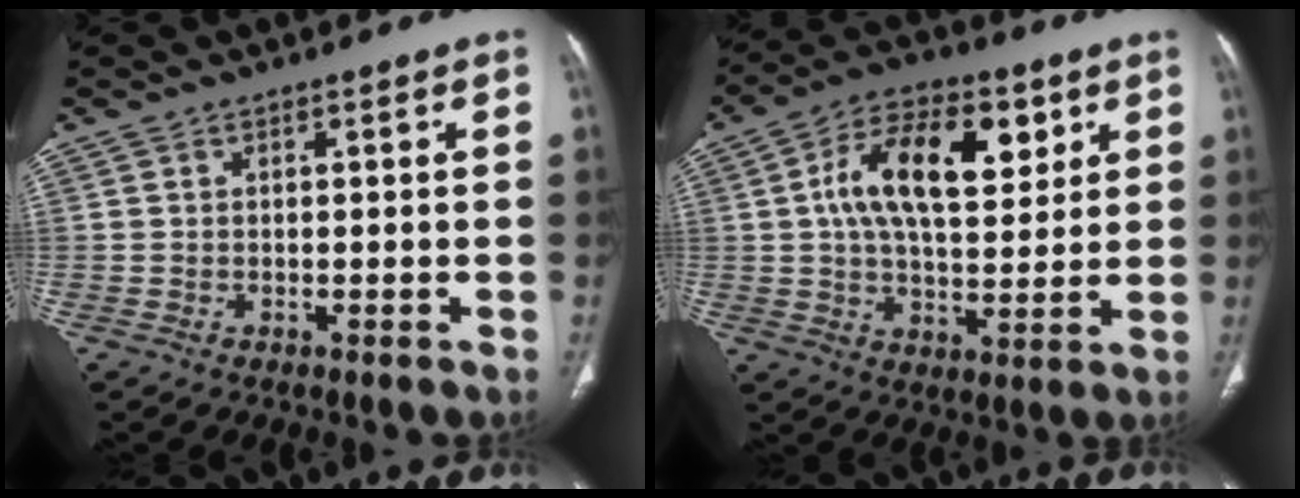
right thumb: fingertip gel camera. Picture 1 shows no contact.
{"total": 16.8, "force": [4.9, 8.9, 13.3], "torque": [-0.197, -0.001, 0.081]}